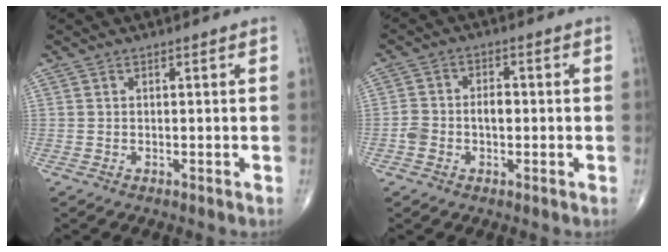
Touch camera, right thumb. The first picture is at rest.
{"total": 5.2, "force": [-0.8, 3.5, 3.7], "torque": [-0.071, 0.026, -0.014]}